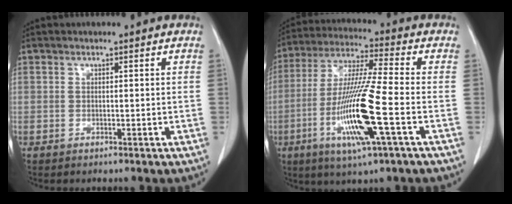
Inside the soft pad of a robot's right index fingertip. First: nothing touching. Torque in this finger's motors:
{"motor_torque": [2.14, 0.00, 0.52, 0.15]}